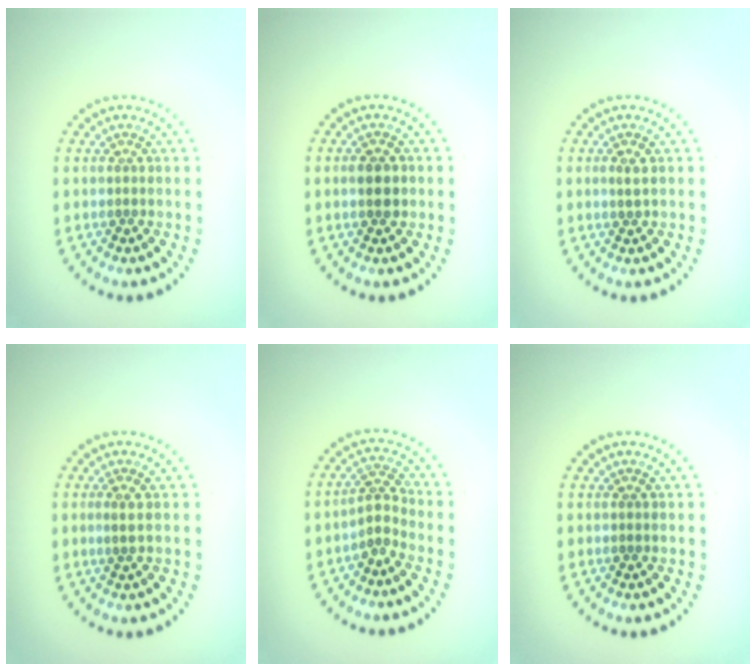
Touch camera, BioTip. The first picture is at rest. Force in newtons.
{"total": 2.3, "press": 2.3, "slide": 0.0}
{"total": 1.0, "press": 0.9, "slide": 0.3}
{"total": 0.9, "press": 0.8, "slide": 0.5}
{"total": 2.1, "press": 1.5, "slide": 1.5}
{"total": 0.0}